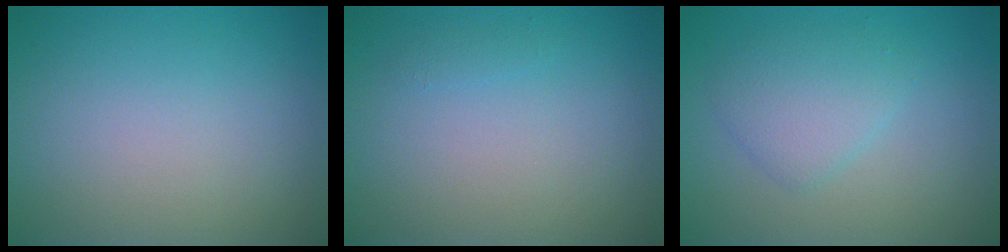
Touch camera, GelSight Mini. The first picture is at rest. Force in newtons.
{"total": 0.5, "press": 0.5, "slide": 0.1}
{"total": 2.8, "press": 2.8, "slide": 0.1}